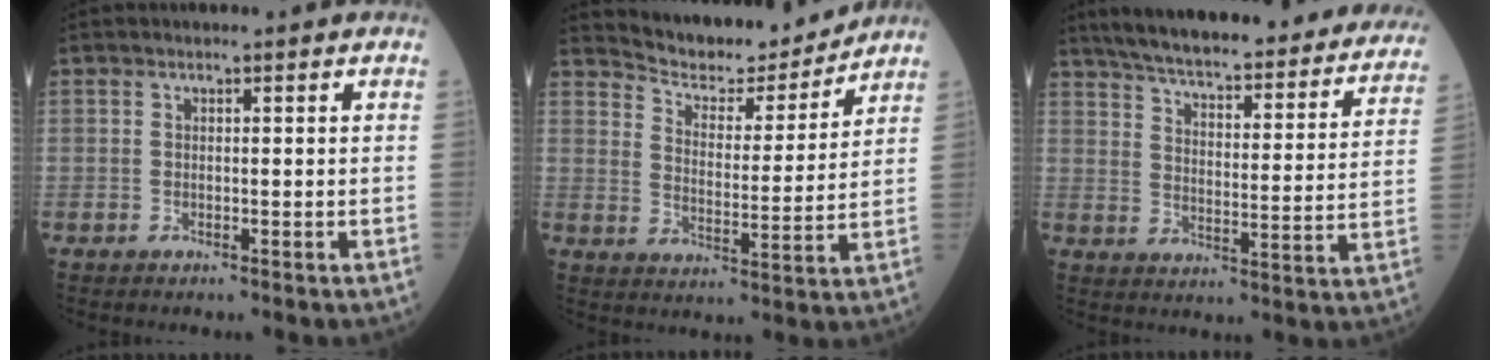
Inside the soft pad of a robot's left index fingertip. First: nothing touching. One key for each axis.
{"total": 10.8, "fx": 10.6, "fy": 1.6, "fz": 1.5, "tx": -0.033, "ty": -0.001, "tz": 0.168}
{"total": 31.7, "fx": 28.1, "fy": 5.8, "fz": 13.4, "tx": -0.207, "ty": -0.048, "tz": 0.346}